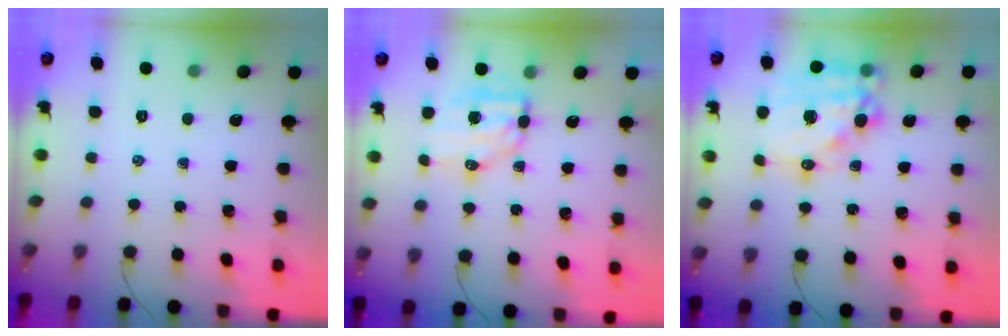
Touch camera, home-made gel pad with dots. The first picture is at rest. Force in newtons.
{"total": 7.5, "press": 7.3, "slide": 1.4}
{"total": 18.0, "press": 17.5, "slide": 3.9}